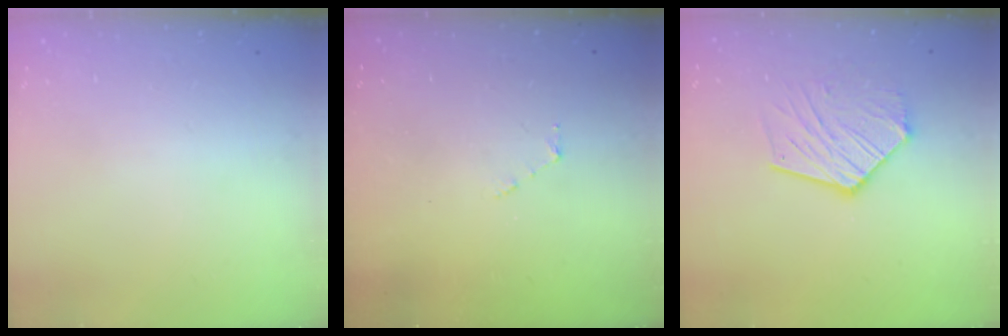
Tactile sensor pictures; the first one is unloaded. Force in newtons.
{"total": 2.9, "press": 2.9, "slide": 0.3}
{"total": 13.8, "press": 13.7, "slide": 1.6}